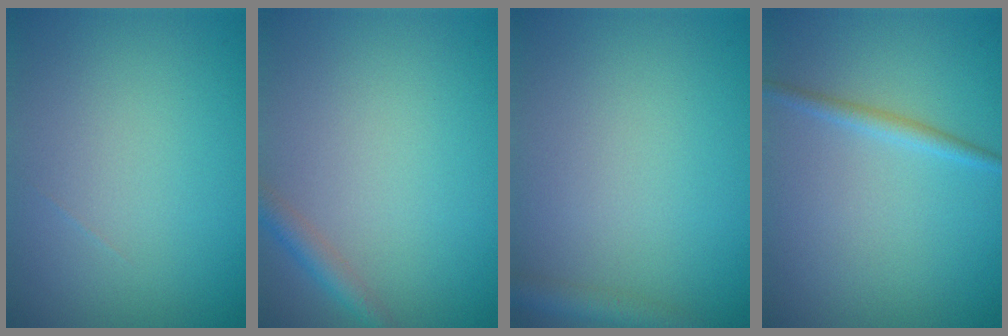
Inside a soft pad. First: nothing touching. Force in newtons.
{"total": 1.8, "press": 1.8, "slide": 0.1}
{"total": 2.1, "press": 2.1, "slide": 0.1}
{"total": 1.3, "press": 1.3, "slide": 0.1}